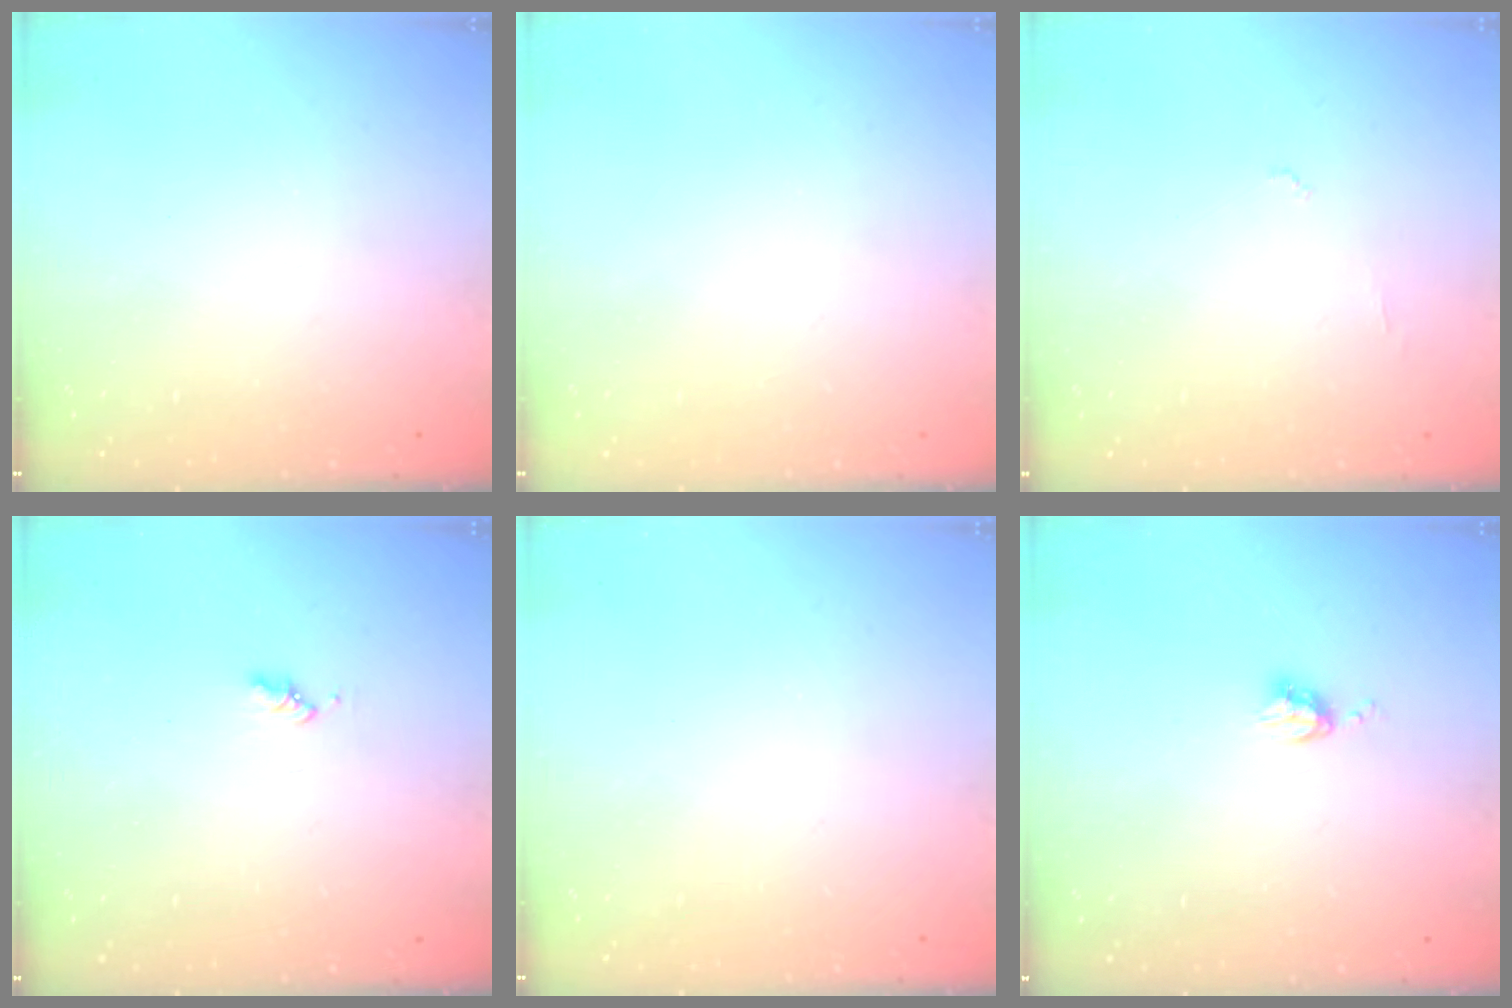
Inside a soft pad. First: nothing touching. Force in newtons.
{"total": 0.0}
{"total": 3.9, "press": 3.9, "slide": 0.3}
{"total": 1.6, "press": 1.6, "slide": 0.3}
{"total": 0.0}
{"total": 4.2, "press": 4.1, "slide": 0.6}